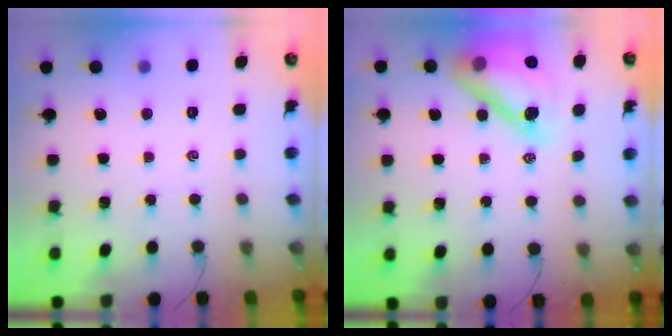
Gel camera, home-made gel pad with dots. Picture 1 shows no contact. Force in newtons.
{"total": 17.9, "press": 17.2, "slide": 5.1}